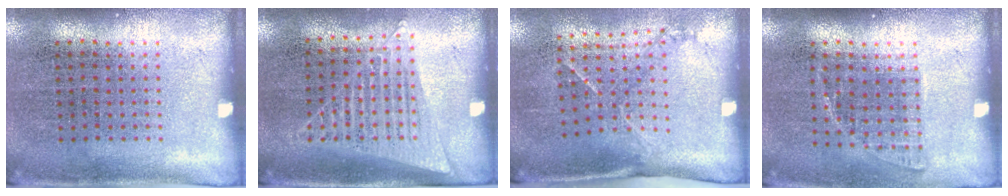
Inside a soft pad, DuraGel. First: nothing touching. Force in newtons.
{"total": 1.2, "press": 1.2, "slide": 0.4}
{"total": 1.5, "press": 1.0, "slide": 1.1}
{"total": 1.0, "press": 0.9, "slide": 0.5}